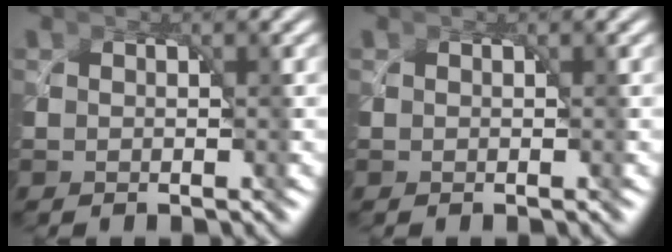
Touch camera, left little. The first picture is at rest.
{"total": 0.0}